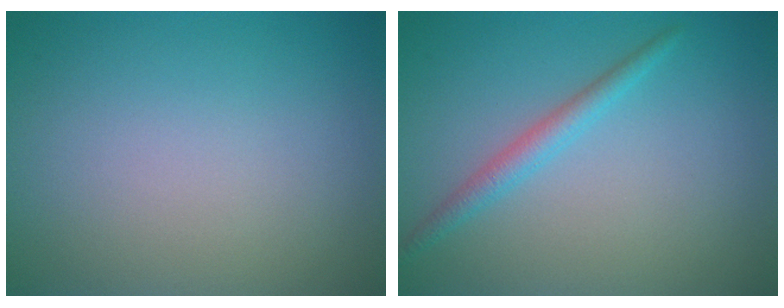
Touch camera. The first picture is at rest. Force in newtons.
{"total": 2.0, "press": 1.9, "slide": 0.1}